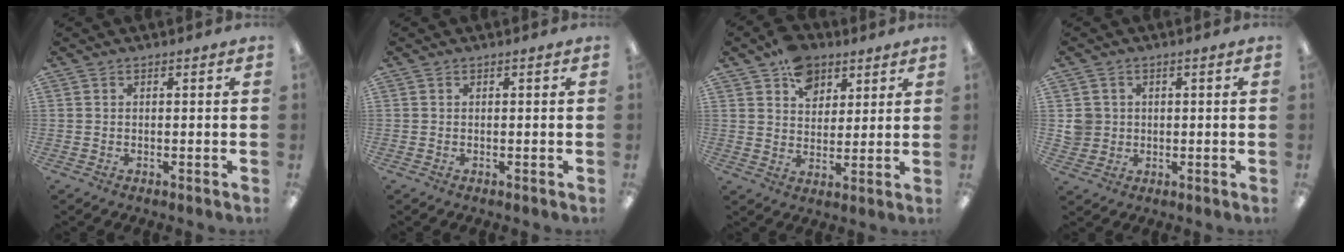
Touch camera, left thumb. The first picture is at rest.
{"total": 0.0}
{"total": 9.7, "force": [5.9, 6.6, 3.8], "torque": [-0.051, -0.027, 0.108]}
{"total": 4.2, "force": [0.5, 4.1, 0.7], "torque": [-0.015, 0.007, 0.009]}